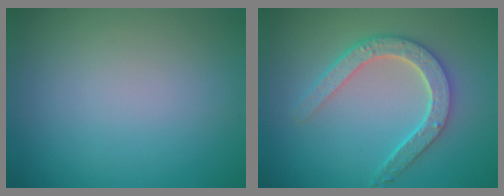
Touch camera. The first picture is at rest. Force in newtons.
{"total": 4.6, "press": 3.7, "slide": 2.6}